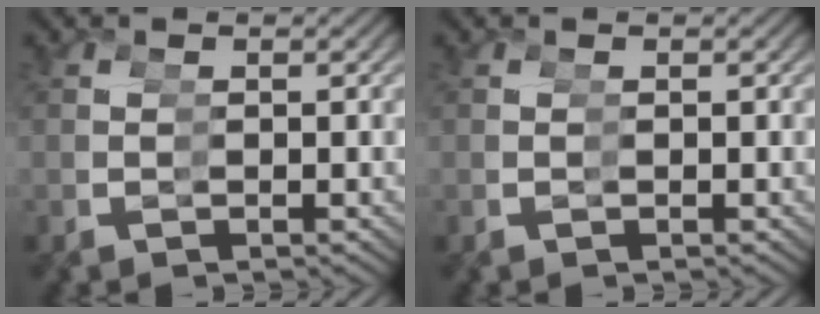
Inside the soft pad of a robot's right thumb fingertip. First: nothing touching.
{"total": 0.0}